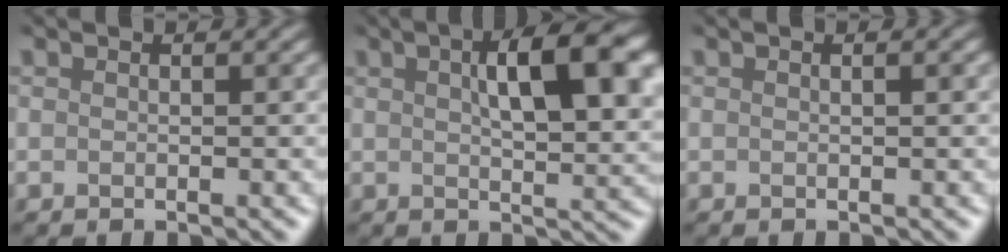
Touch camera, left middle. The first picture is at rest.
{"total": 7.2, "force": [2.4, 1.4, 6.6], "torque": [-0.091, 0.017, 0.044]}
{"total": 1.8, "force": [0.7, 1.0, 1.3], "torque": [0.004, 0.007, -0.010]}